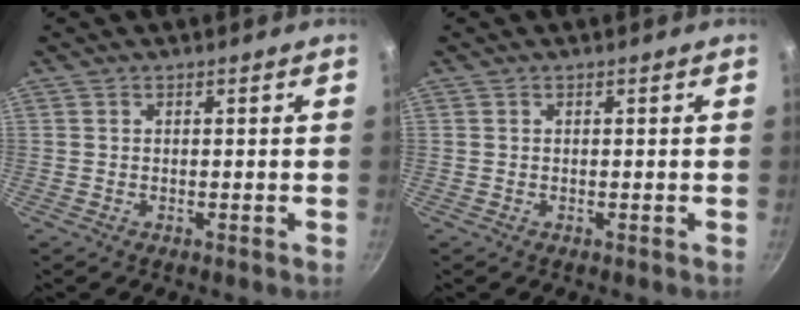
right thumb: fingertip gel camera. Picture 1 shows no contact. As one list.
[{"total": 0.0}]